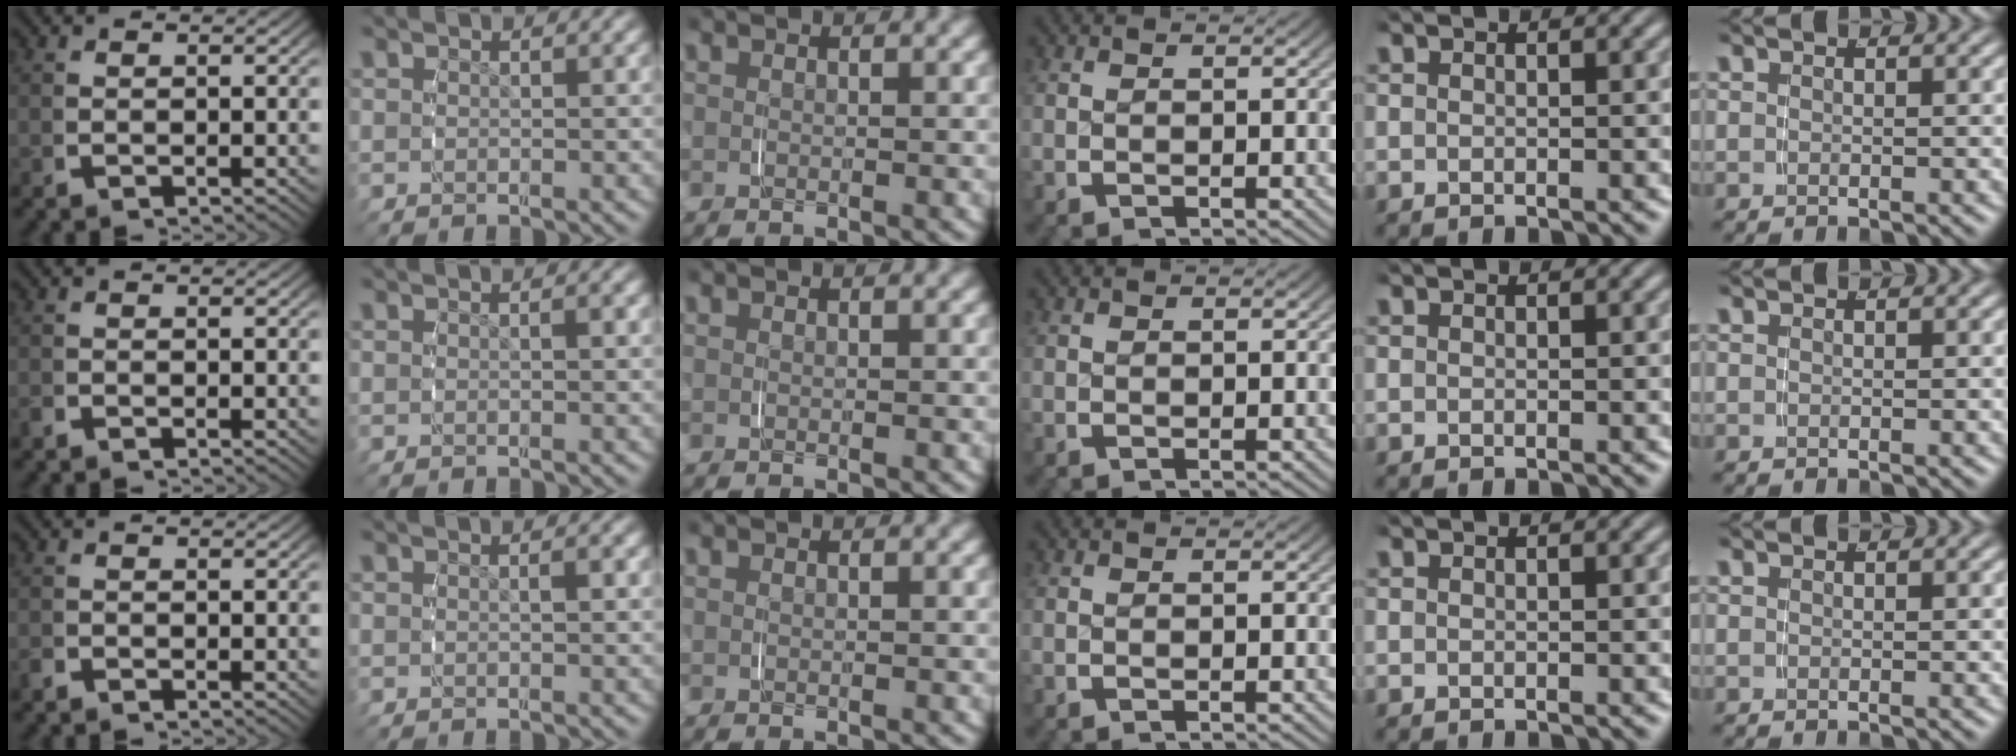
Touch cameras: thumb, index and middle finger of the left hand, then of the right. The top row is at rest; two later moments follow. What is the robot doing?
{"motion": "grasp_and_lifting", "object": "lipstick"}